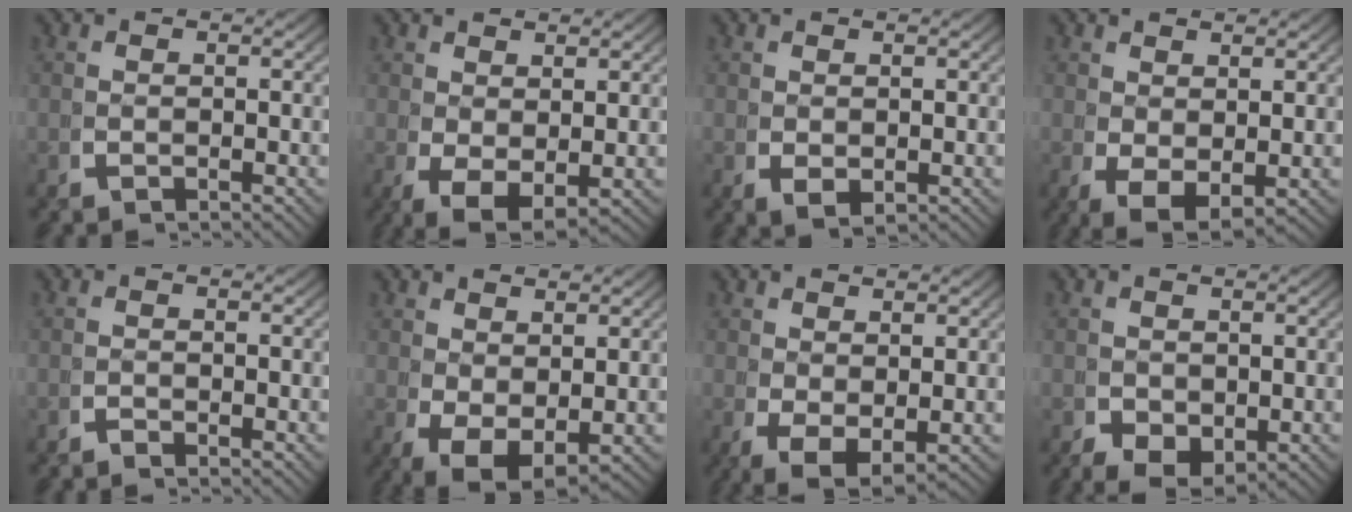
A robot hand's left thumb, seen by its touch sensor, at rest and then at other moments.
{"total": 4.6, "force": [-1.5, 2.9, 3.3], "torque": [-0.071, -0.037, 0.003]}
{"total": 1.4, "force": [0.3, 0.9, 1.0], "torque": [-0.026, -0.014, 0.019]}
{"total": 3.9, "force": [-0.9, 2.6, 2.8], "torque": [-0.062, -0.033, 0.010]}
{"total": 0.5, "force": [-0.5, -0.1, 0.0], "torque": [0.000, -0.004, -0.013]}
{"total": 5.9, "force": [-1.6, 4.0, 4.0], "torque": [-0.090, -0.045, 0.002]}
{"total": 4.4, "force": [-1.3, 2.8, 3.1], "torque": [-0.068, -0.036, 0.006]}
{"total": 4.2, "force": [-1.0, 3.2, 2.5], "torque": [-0.049, -0.033, 0.003]}